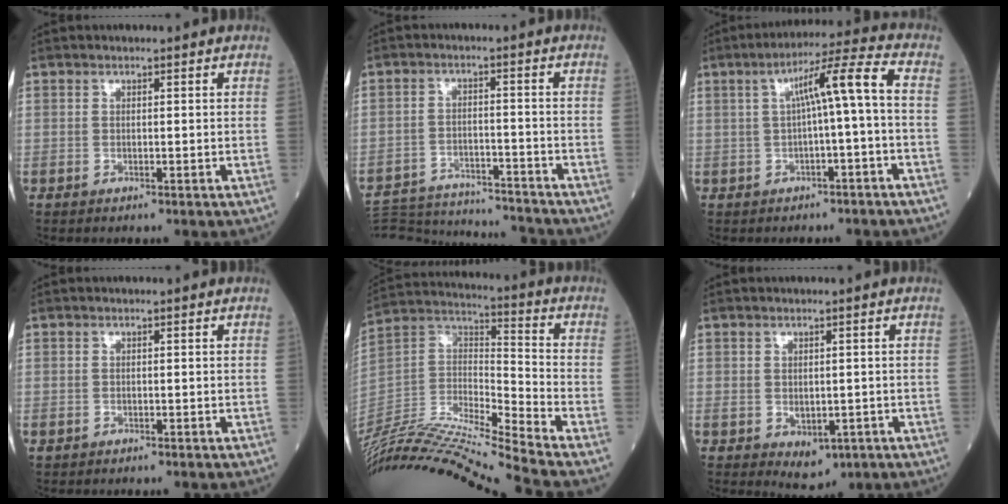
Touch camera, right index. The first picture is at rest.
{"total": 18.4, "force": [-17.7, 2.0, 4.8], "torque": [-0.112, -0.011, -0.260]}
{"total": 7.7, "force": [0.1, -0.3, 7.7], "torque": [-0.121, 0.027, 0.001]}
{"total": 0.0}
{"total": 24.4, "force": [-22.3, -2.7, 9.6], "torque": [-0.204, -0.015, -0.394]}
{"total": 3.5, "force": [-0.7, 2.5, 2.4], "torque": [-0.029, -0.003, 0.004]}